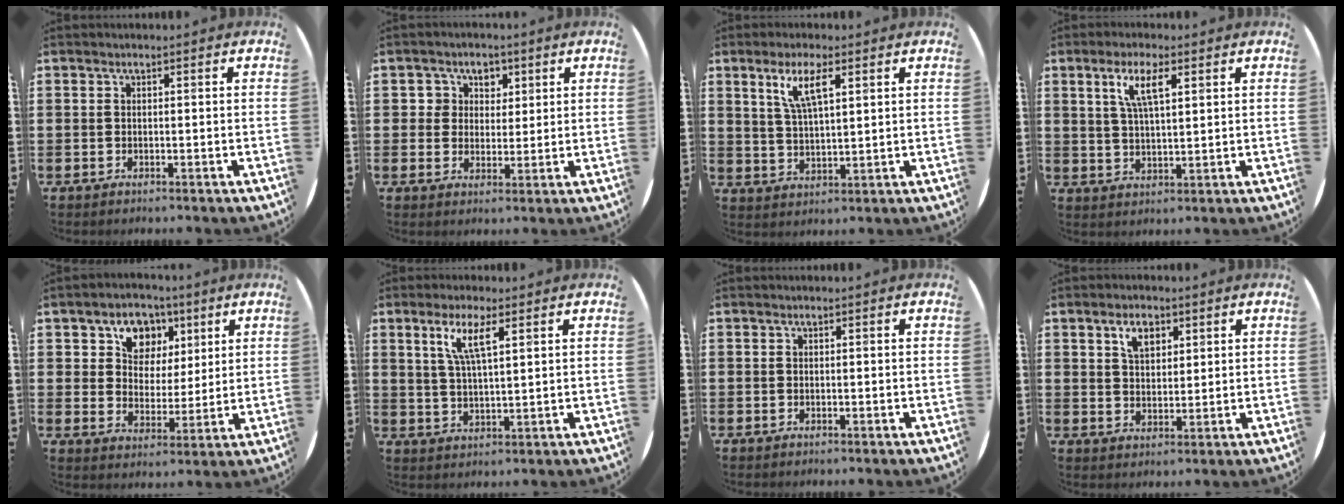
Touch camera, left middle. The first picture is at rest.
{"total": 3.2, "force": [1.6, 2.8, 0.2], "torque": [-0.008, 0.010, 0.028]}
{"total": 5.8, "force": [3.3, 1.6, 4.6], "torque": [-0.092, 0.007, 0.053]}
{"total": 5.5, "force": [3.0, 1.6, 4.4], "torque": [-0.087, 0.008, 0.048]}
{"total": 6.8, "force": [3.9, 5.2, 1.8], "torque": [-0.052, 0.003, 0.065]}
{"total": 5.5, "force": [3.2, 1.0, 4.3], "torque": [-0.086, 0.005, 0.050]}
{"total": 0.0}
{"total": 3.7, "force": [2.2, 2.0, 2.2], "torque": [-0.032, 0.001, 0.036]}